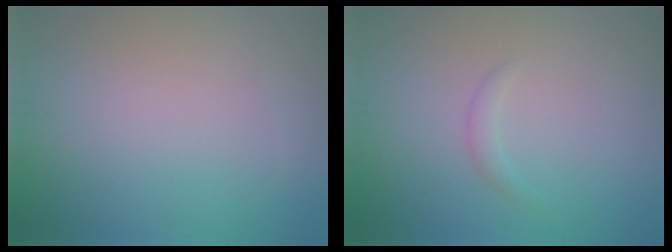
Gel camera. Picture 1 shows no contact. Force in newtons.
{"total": 0.8, "press": 0.8, "slide": 0.1}